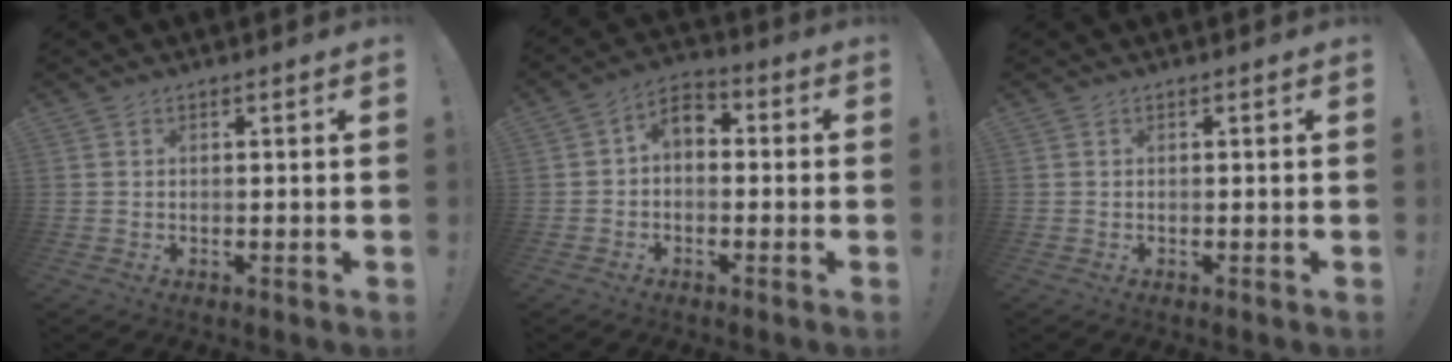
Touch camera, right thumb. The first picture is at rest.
{"total": 5.7, "force": [-0.5, 4.1, 4.0], "torque": [-0.072, 0.011, -0.006]}
{"total": 0.0}